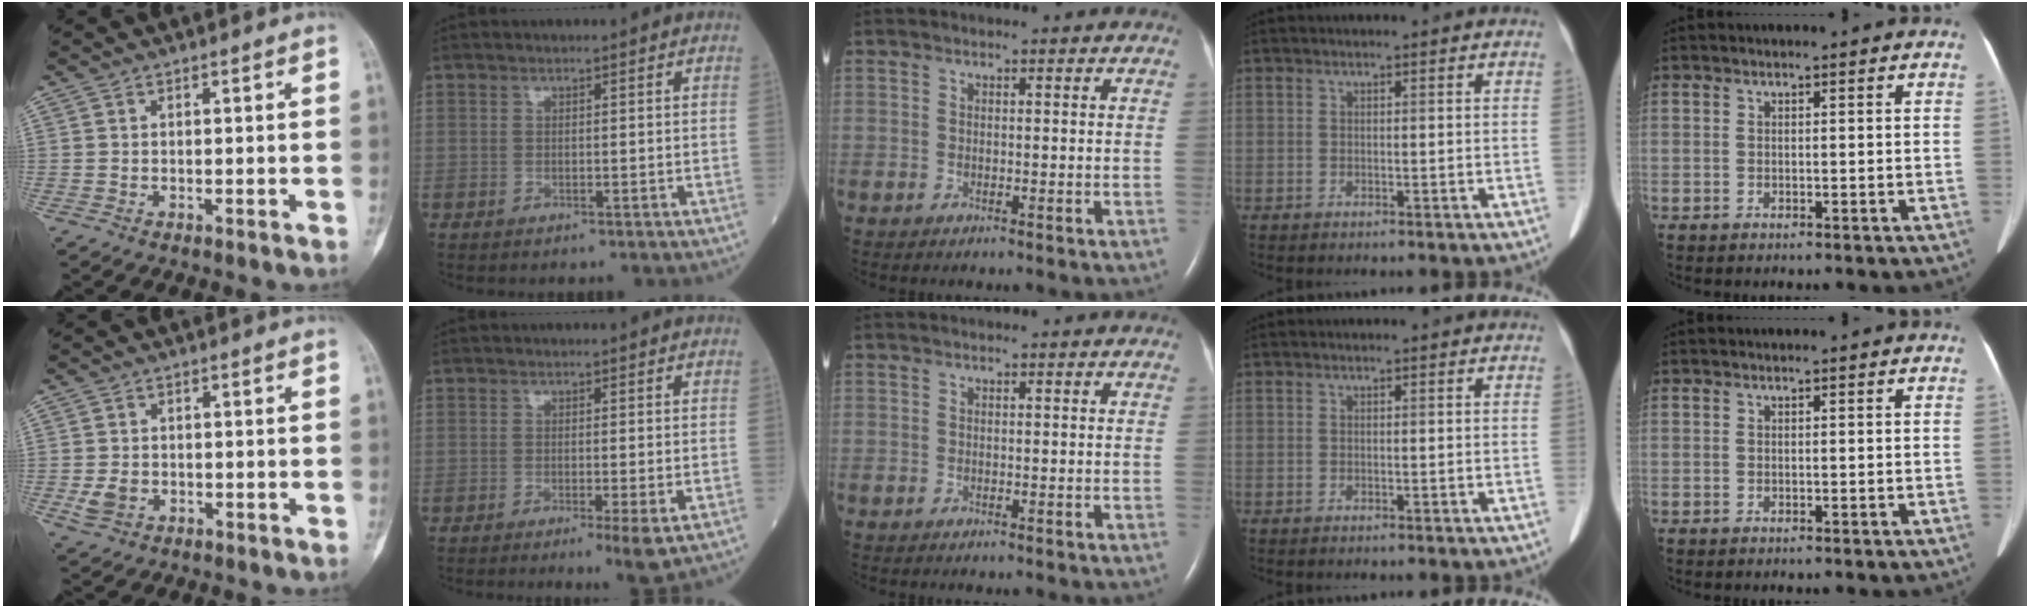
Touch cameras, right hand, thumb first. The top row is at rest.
{"thumb": {"total": 3.3, "force": [-0.8, 2.6, 2.0], "torque": [-0.037, 0.002, -0.010]}, "index": {"total": 3.2, "force": [-1.3, 0.0, 2.9], "torque": [-0.035, -0.011, -0.018]}}